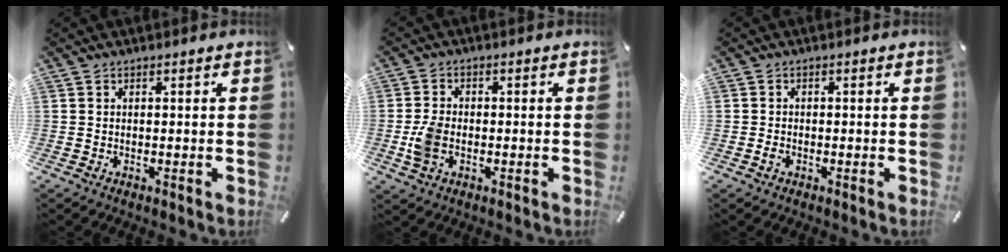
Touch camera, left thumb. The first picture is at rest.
{"total": 5.4, "force": [-1.2, 3.6, 3.8], "torque": [-0.093, -0.002, -0.025]}
{"total": 1.9, "force": [-0.8, 1.6, 0.6], "torque": [-0.011, 0.006, -0.017]}